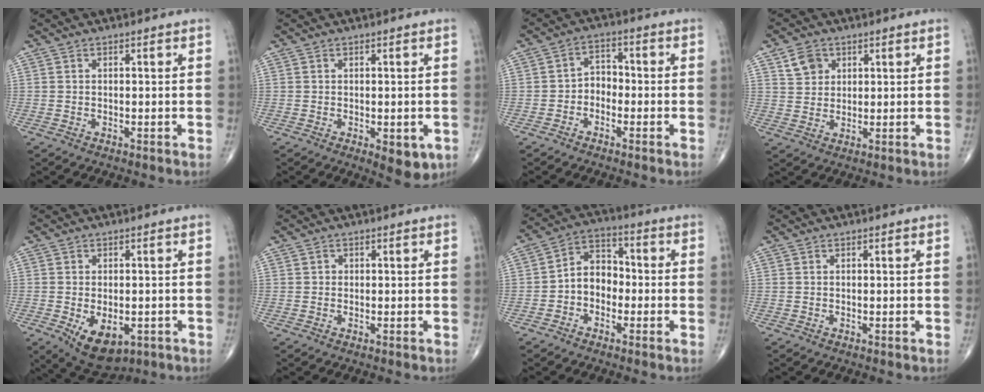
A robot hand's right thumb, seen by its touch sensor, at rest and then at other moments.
{"total": 5.1, "force": [-1.6, 2.3, 4.3], "torque": [-0.038, -0.007, -0.013]}
{"total": 3.9, "force": [-1.5, 3.0, 2.1], "torque": [-0.010, 0.026, -0.038]}
{"total": 4.9, "force": [2.4, 3.9, 1.8], "torque": [-0.015, -0.010, 0.045]}
{"total": 9.3, "force": [-3.3, 5.4, 6.8], "torque": [-0.090, -0.002, -0.036]}
{"total": 0.6, "force": [0.0, 0.6, 0.1], "torque": [0.003, 0.002, -0.001]}
{"total": 7.4, "force": [-1.5, 5.7, 4.5], "torque": [-0.048, 0.035, -0.044]}
{"total": 0.0}